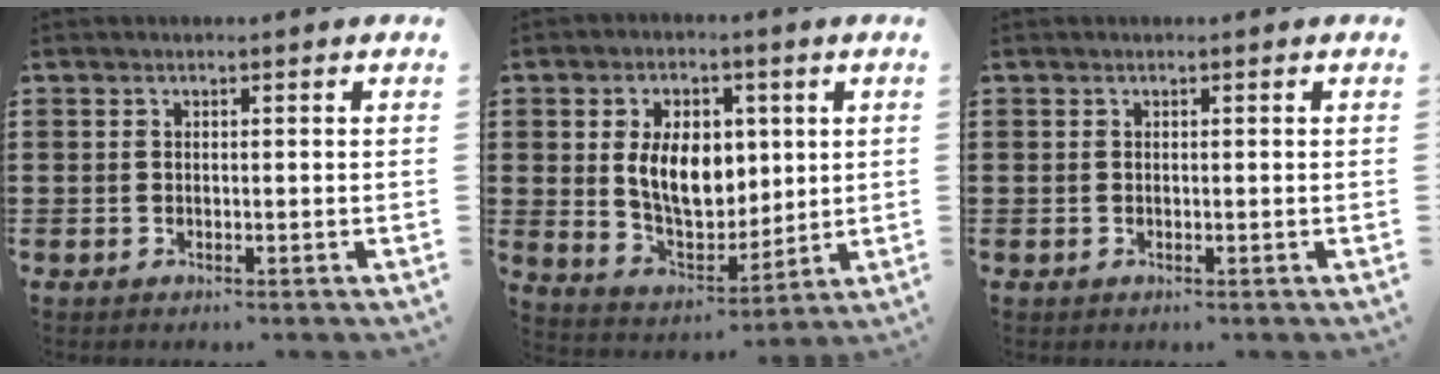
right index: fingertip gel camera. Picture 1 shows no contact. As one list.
[{"total": 9.6, "force": [1.7, 6.3, 7.0], "torque": [-0.139, 0.006, 0.026]}, {"total": 0.0}]